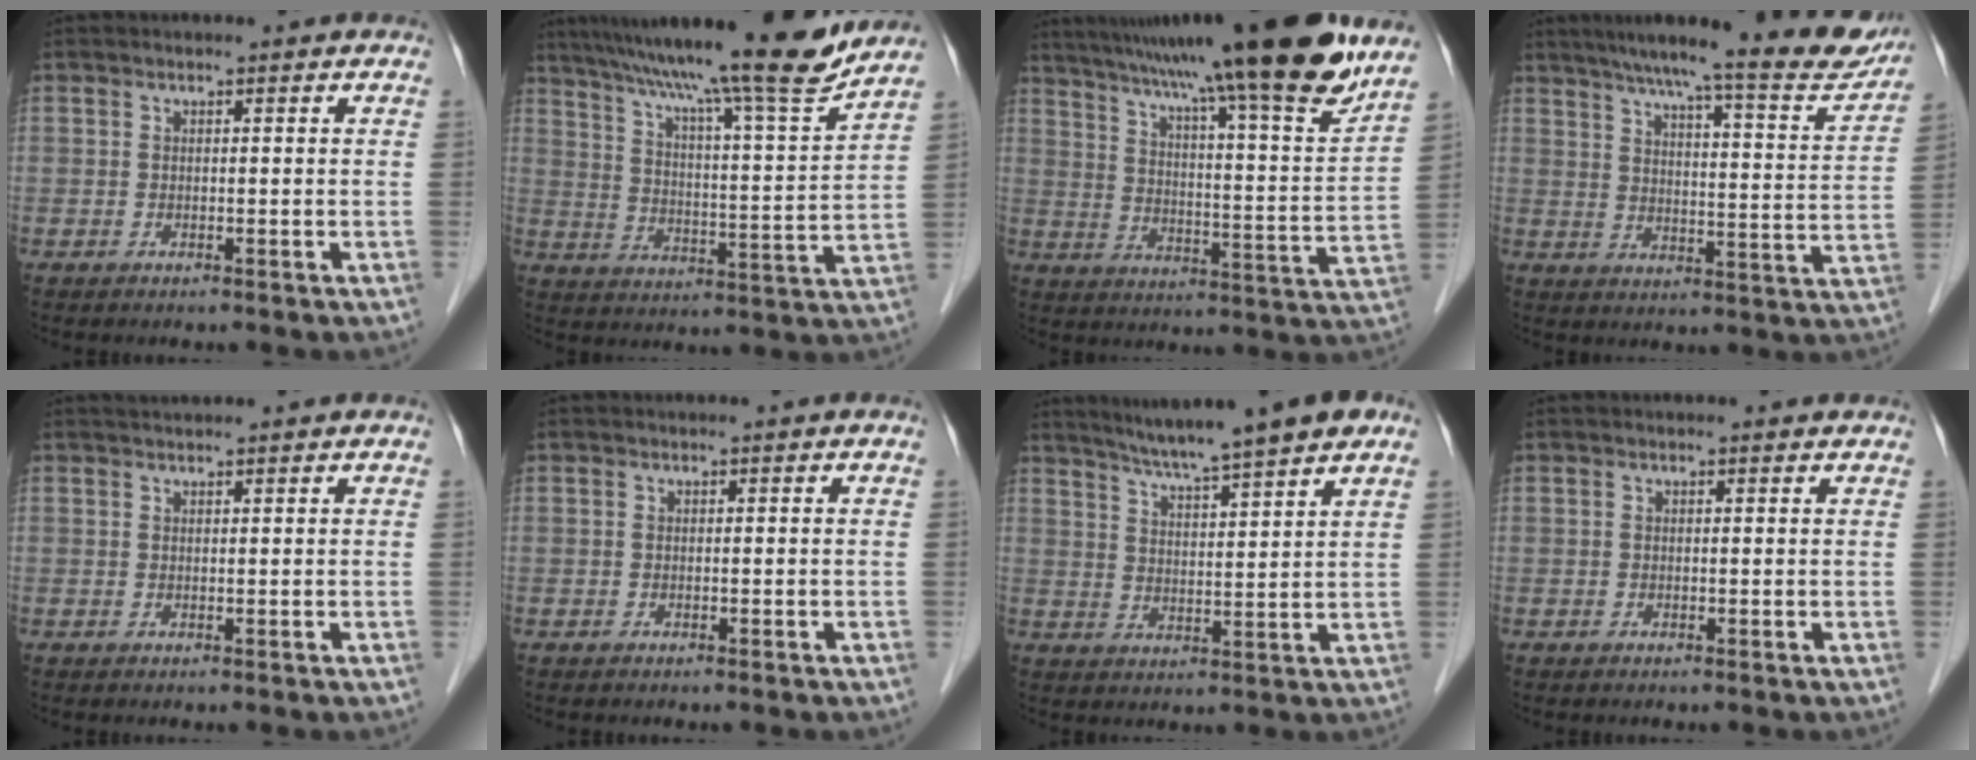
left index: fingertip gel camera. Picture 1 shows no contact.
{"total": 20.7, "force": [17.5, -0.6, 11.2], "torque": [-0.179, -0.011, 0.257]}
{"total": 24.8, "force": [19.8, 0.7, 14.9], "torque": [-0.238, -0.015, 0.287]}
{"total": 20.5, "force": [17.8, 2.1, 10.1], "torque": [-0.143, -0.024, 0.224]}
{"total": 2.4, "force": [2.3, 0.0, 0.8], "torque": [-0.009, 0.025, 0.040]}
{"total": 0.0}
{"total": 12.0, "force": [9.8, -0.4, 7.0], "torque": [-0.114, 0.018, 0.140]}
{"total": 0.9, "force": [0.9, 0.2, 0.2], "torque": [-0.014, 0.002, 0.008]}